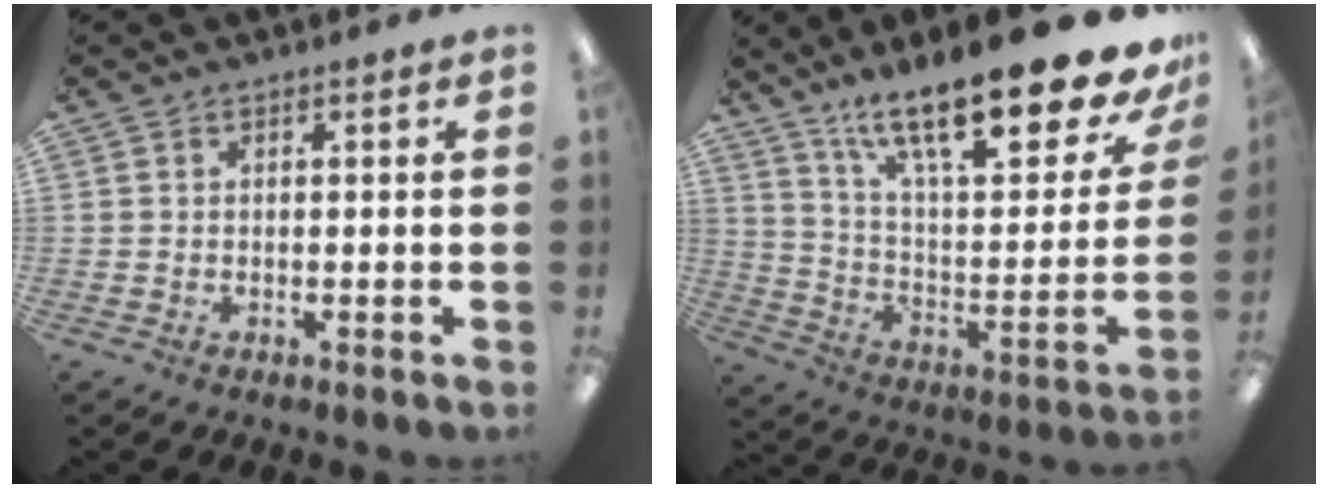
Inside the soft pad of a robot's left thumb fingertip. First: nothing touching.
{"total": 25.0, "force": [16.9, 6.2, 17.3], "torque": [-0.253, -0.116, 0.275]}